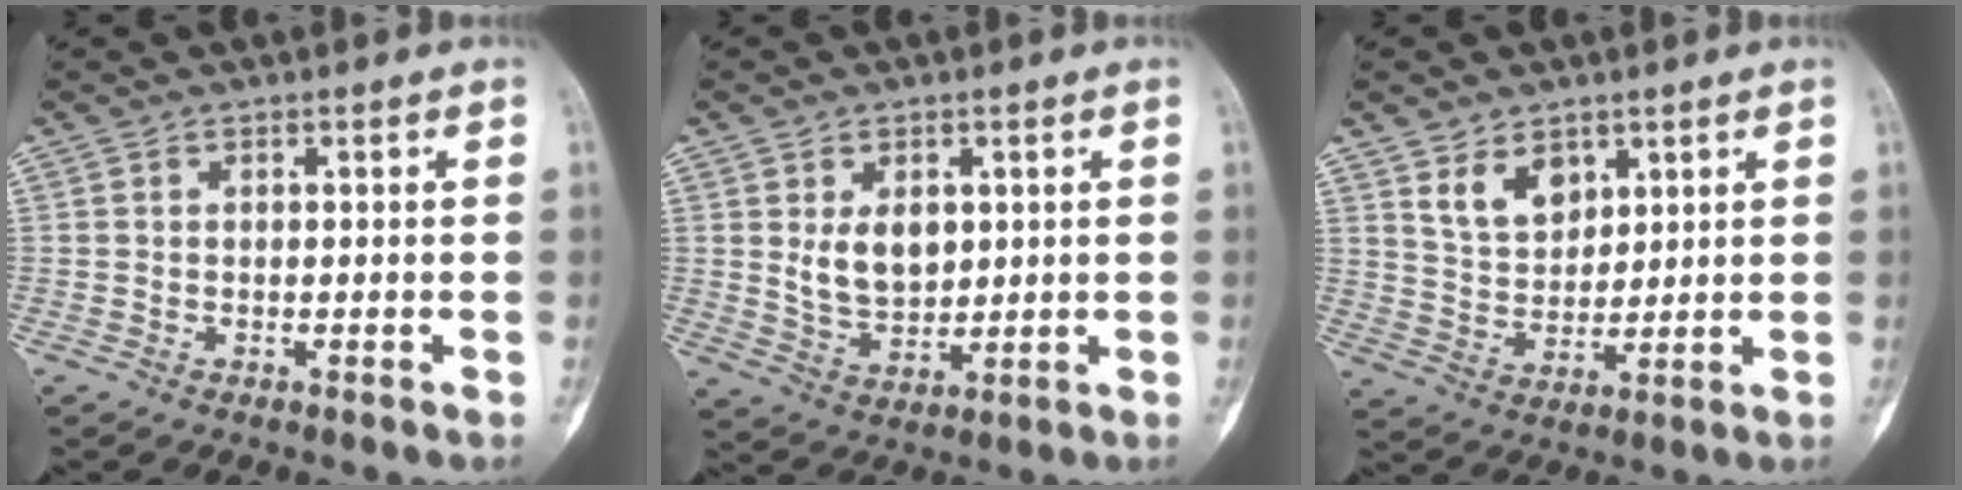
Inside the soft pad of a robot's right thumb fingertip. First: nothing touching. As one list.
[{"total": 7.2, "force": [1.8, 4.9, 5.0], "torque": [-0.064, -0.018, 0.044]}, {"total": 7.4, "force": [4.1, 4.8, 3.8], "torque": [-0.043, -0.033, 0.085]}]